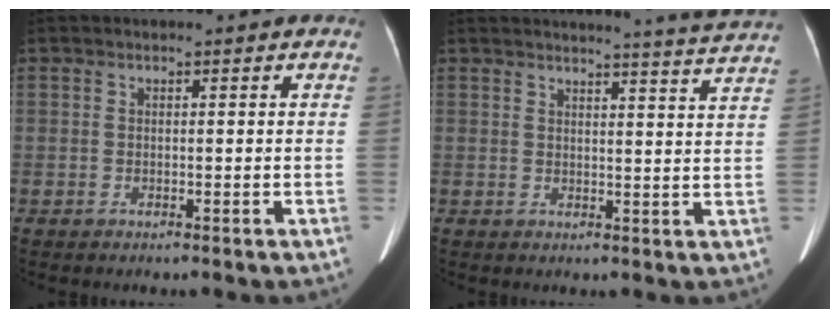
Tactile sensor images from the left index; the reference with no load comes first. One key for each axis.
{"total": 9.2, "fx": 8.8, "fy": -2.0, "fz": 1.8, "tx": -0.033, "ty": -0.044, "tz": 0.091}